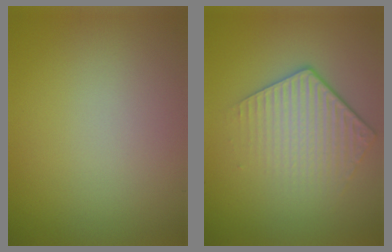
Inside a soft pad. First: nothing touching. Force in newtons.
{"total": 4.4, "press": 3.1, "slide": 3.1}